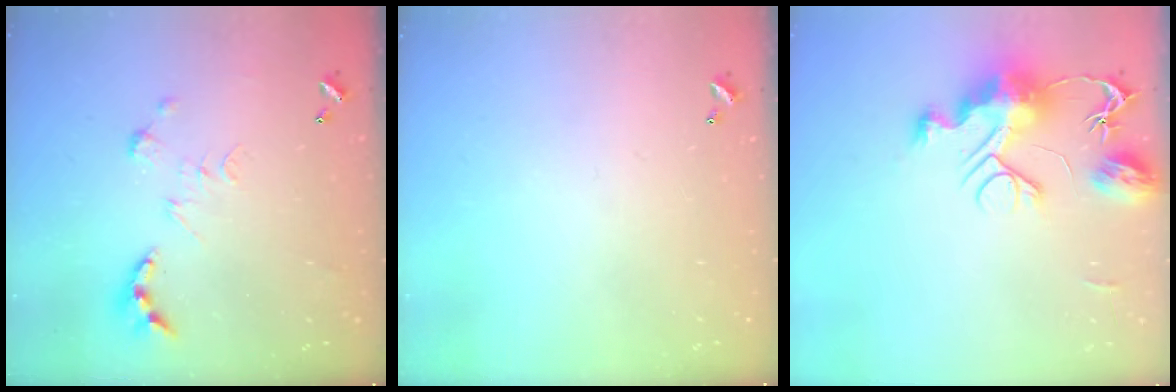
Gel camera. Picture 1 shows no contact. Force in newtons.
{"total": 0.0}
{"total": 13.2, "press": 13.2, "slide": 1.1}